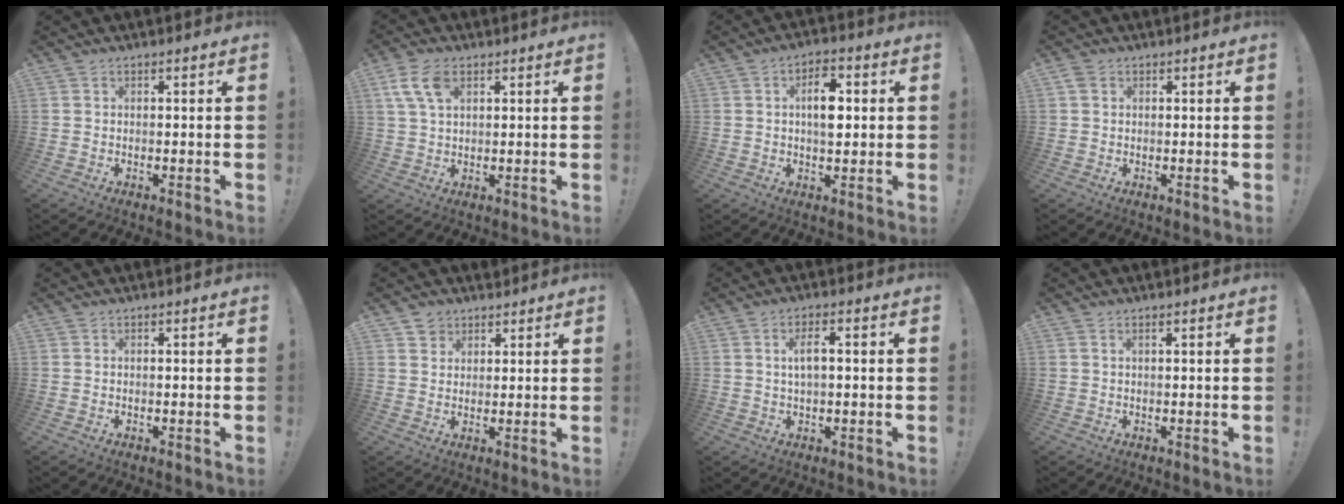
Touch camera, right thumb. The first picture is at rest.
{"total": 7.8, "force": [3.5, 4.4, 5.4], "torque": [-0.109, 0.001, 0.068]}
{"total": 8.0, "force": [1.1, 4.3, 6.7], "torque": [-0.103, 0.009, 0.015]}
{"total": 1.9, "force": [0.9, 1.3, 1.0], "torque": [-0.022, 0.005, 0.018]}
{"total": 0.0}
{"total": 3.7, "force": [2.6, 2.6, -0.2], "torque": [0.011, -0.016, 0.048]}
{"total": 4.7, "force": [0.6, 1.7, 4.4], "torque": [-0.077, 0.006, 0.009]}
{"total": 1.0, "force": [0.5, 0.0, 0.9], "torque": [-0.018, 0.001, 0.008]}